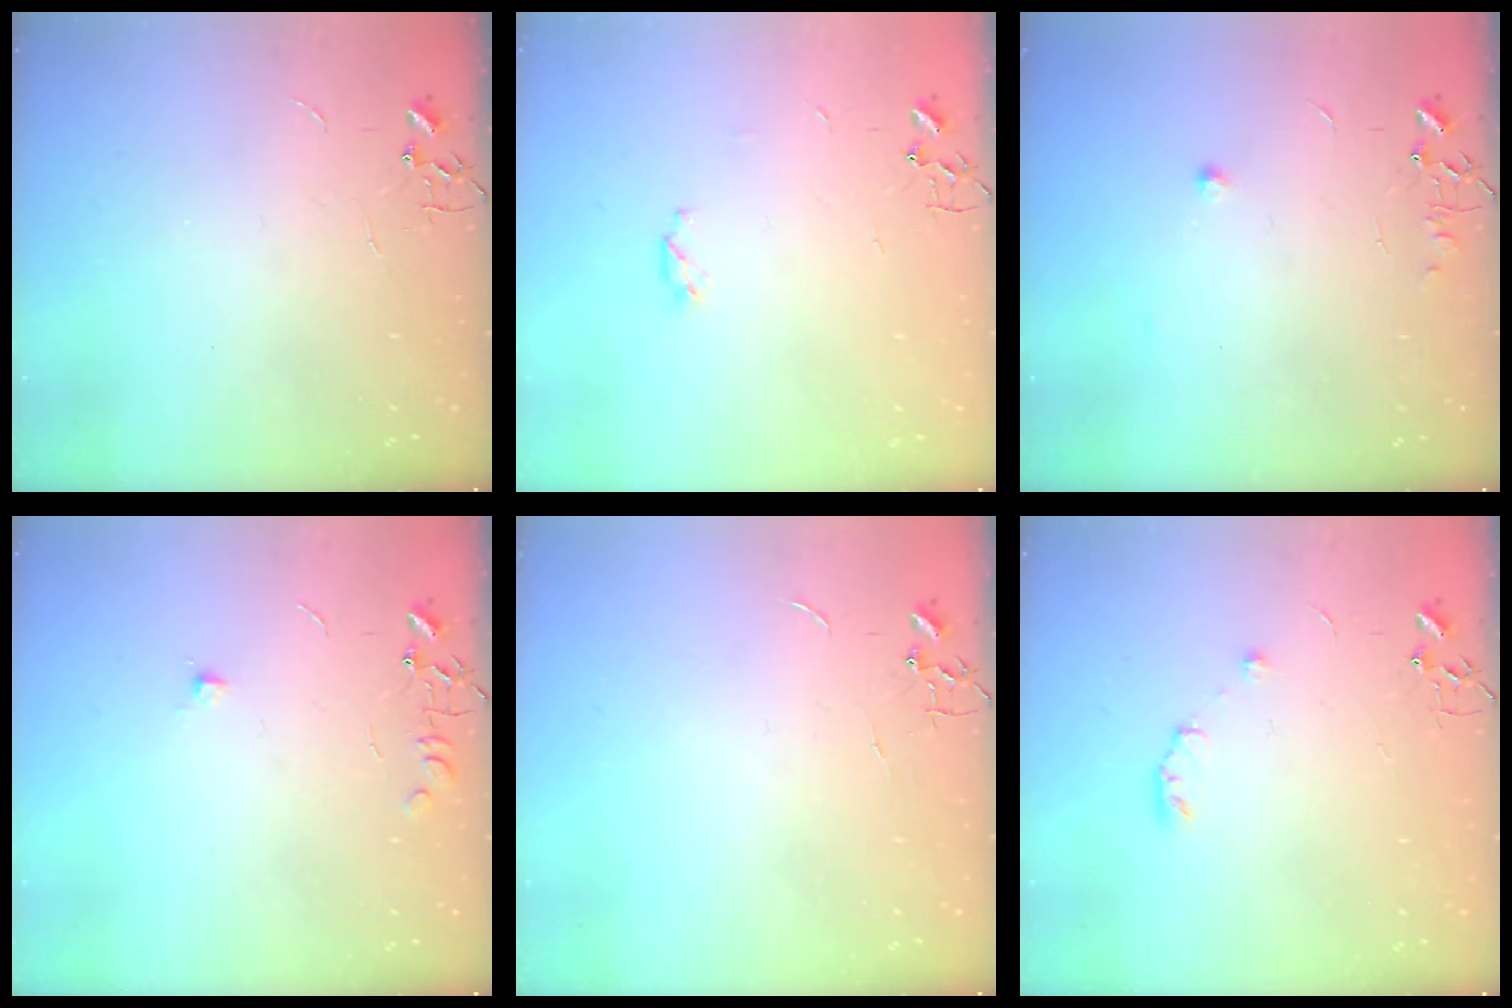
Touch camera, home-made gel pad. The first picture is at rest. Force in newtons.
{"total": 4.2, "press": 4.1, "slide": 0.6}
{"total": 5.7, "press": 5.7, "slide": 0.7}
{"total": 6.5, "press": 6.5, "slide": 0.7}
{"total": 0.0}
{"total": 5.7, "press": 5.7, "slide": 0.8}